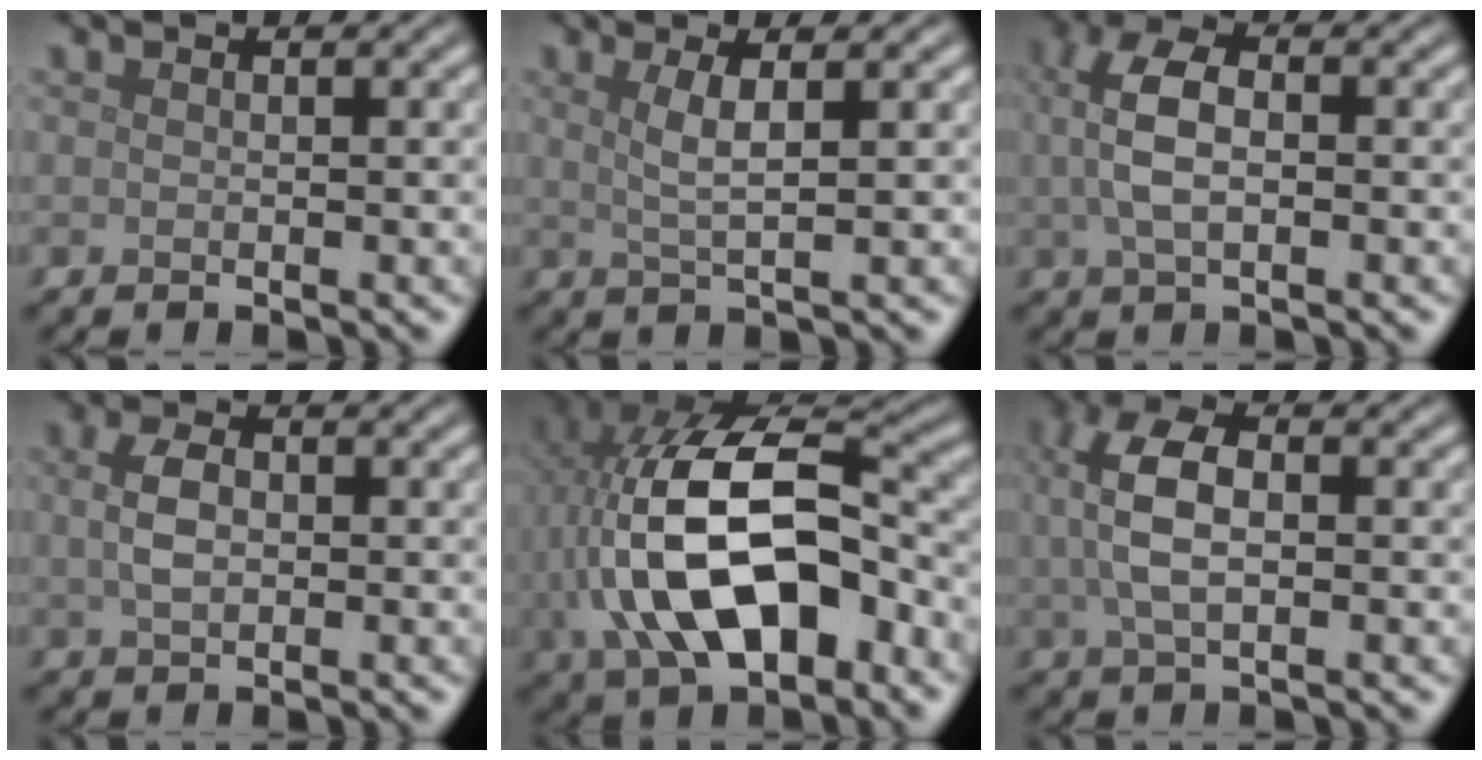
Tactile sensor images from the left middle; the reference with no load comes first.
{"total": 2.8, "force": [0.8, 0.6, 2.6], "torque": [-0.046, 0.000, 0.014]}
{"total": 5.1, "force": [0.5, 2.6, 4.4], "torque": [-0.096, 0.010, 0.007]}
{"total": 2.9, "force": [0.2, 1.7, 2.3], "torque": [-0.050, 0.003, 0.003]}
{"total": 14.2, "force": [-1.7, 7.8, 11.7], "torque": [-0.227, 0.003, -0.037]}
{"total": 5.8, "force": [0.8, 2.9, 5.0], "torque": [-0.108, 0.012, 0.009]}